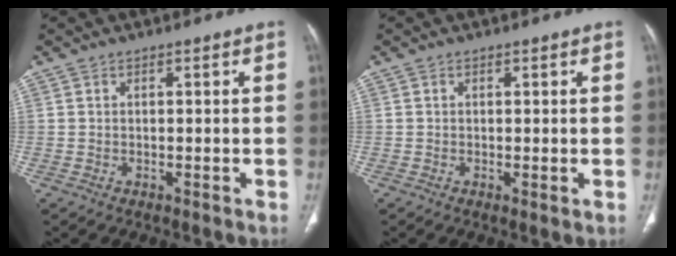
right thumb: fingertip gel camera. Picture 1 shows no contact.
{"total": 0.8, "force": [0.0, 0.2, 0.8], "torque": [-0.017, -0.005, -0.001]}